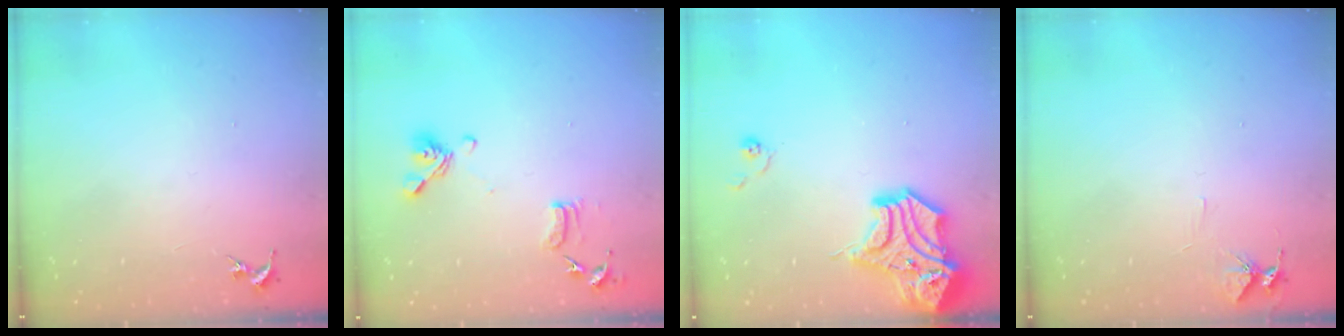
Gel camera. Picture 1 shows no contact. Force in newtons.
{"total": 12.9, "press": 12.8, "slide": 1.9}
{"total": 15.8, "press": 15.6, "slide": 2.4}
{"total": 5.4, "press": 5.4, "slide": 0.6}